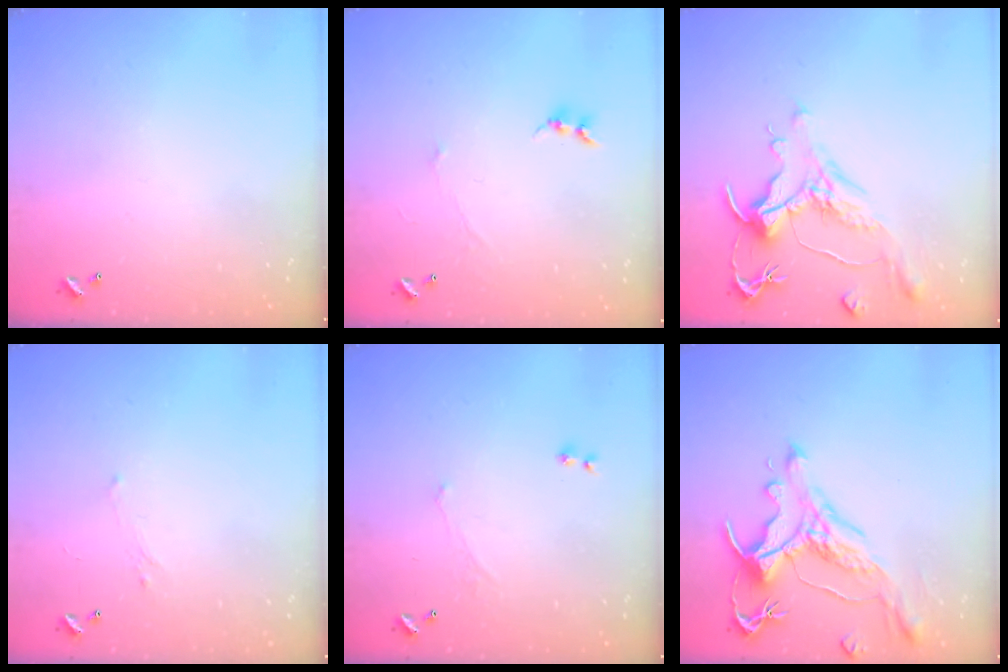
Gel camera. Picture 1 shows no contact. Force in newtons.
{"total": 0.0}
{"total": 1.1, "press": 0.2, "slide": 1.1}
{"total": 0.8, "press": 0.6, "slide": 0.6}
{"total": 1.1, "press": 0.7, "slide": 0.9}
{"total": 1.7, "press": 1.2, "slide": 1.1}